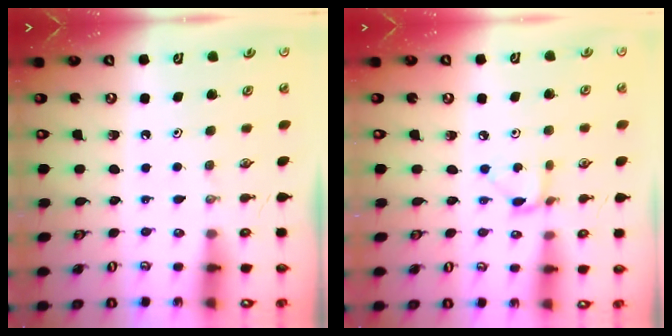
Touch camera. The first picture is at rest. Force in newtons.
{"total": 3.8, "press": 3.8, "slide": 0.4}